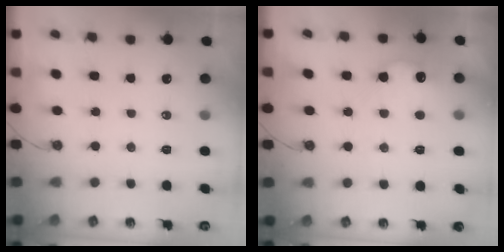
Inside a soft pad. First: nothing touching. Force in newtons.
{"total": 10.1, "press": 10.0, "slide": 0.5}